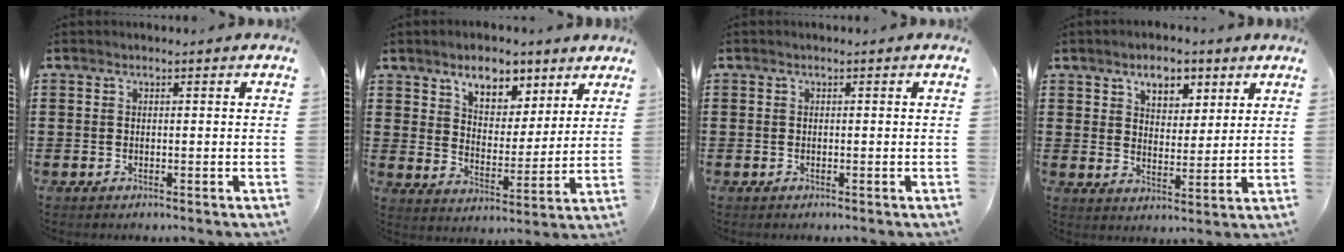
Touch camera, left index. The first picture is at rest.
{"total": 6.8, "force": [5.3, 3.5, 2.4], "torque": [-0.052, -0.014, 0.090]}
{"total": 0.0}
{"total": 5.5, "force": [3.9, 3.1, 2.2], "torque": [-0.038, 0.000, 0.064]}